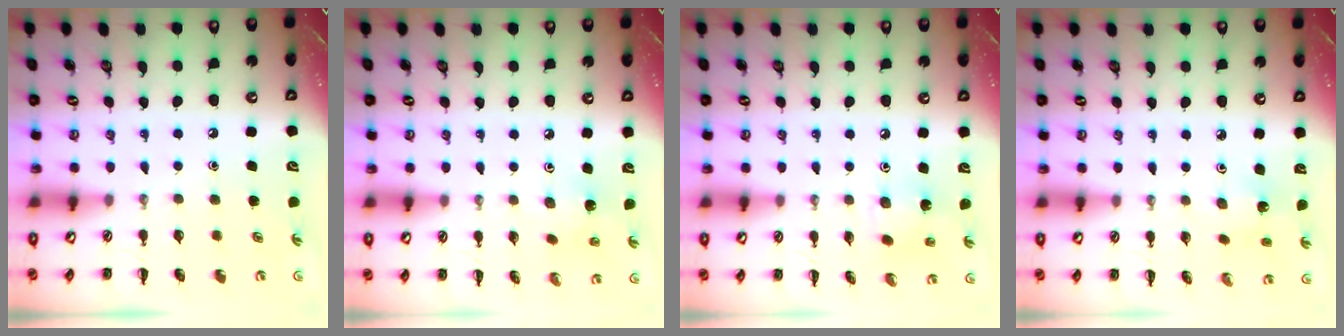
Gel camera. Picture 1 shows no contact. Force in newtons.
{"total": 2.0, "press": 1.9, "slide": 0.8}
{"total": 2.1, "press": 2.0, "slide": 0.5}
{"total": 1.6, "press": 1.5, "slide": 0.7}